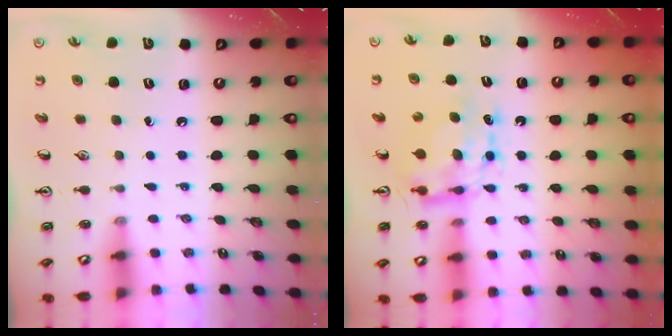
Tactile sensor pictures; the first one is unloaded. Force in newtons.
{"total": 7.8, "press": 7.7, "slide": 0.4}